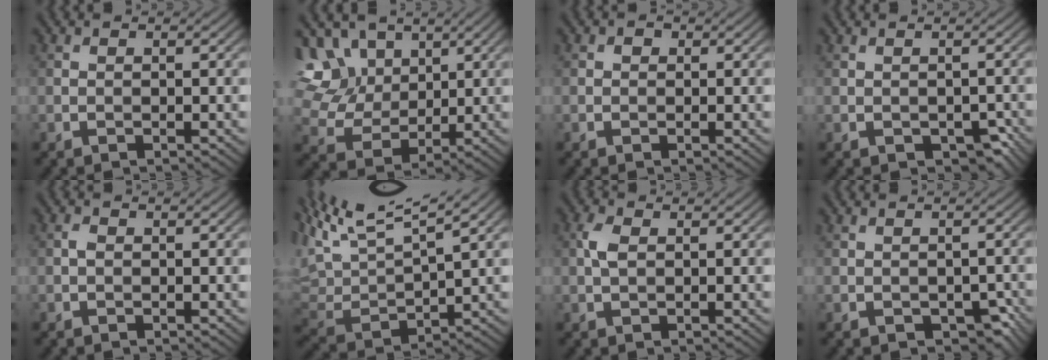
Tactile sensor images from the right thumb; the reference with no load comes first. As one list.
[{"total": 10.8, "force": [4.4, 8.2, 5.4], "torque": [-0.168, 0.025, 0.090]}, {"total": 0.8, "force": [0.1, 0.7, 0.3], "torque": [-0.003, -0.003, -0.004]}, {"total": 2.5, "force": [-1.1, 1.5, 1.7], "torque": [-0.030, -0.009, -0.007]}, {"total": 0.6, "force": [-0.1, 0.3, 0.5], "torque": [-0.012, 0.003, -0.003]}, {"total": 12.4, "force": [8.4, 3.3, 8.5], "torque": [-0.201, 0.020, 0.149]}, {"total": 2.1, "force": [0.4, 1.1, 1.8], "torque": [-0.047, 0.005, 0.007]}, {"total": 2.8, "force": [-1.1, 1.7, 2.0], "torque": [-0.034, -0.011, -0.007]}]